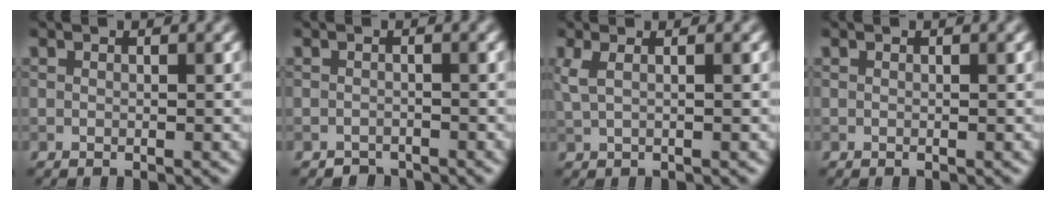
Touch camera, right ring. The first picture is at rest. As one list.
[{"total": 1.2, "force": [-1.1, 0.4, -0.1], "torque": [0.006, 0.003, -0.019]}, {"total": 2.1, "force": [0.7, 0.8, 1.8], "torque": [-0.031, 0.002, 0.010]}, {"total": 0.0}]